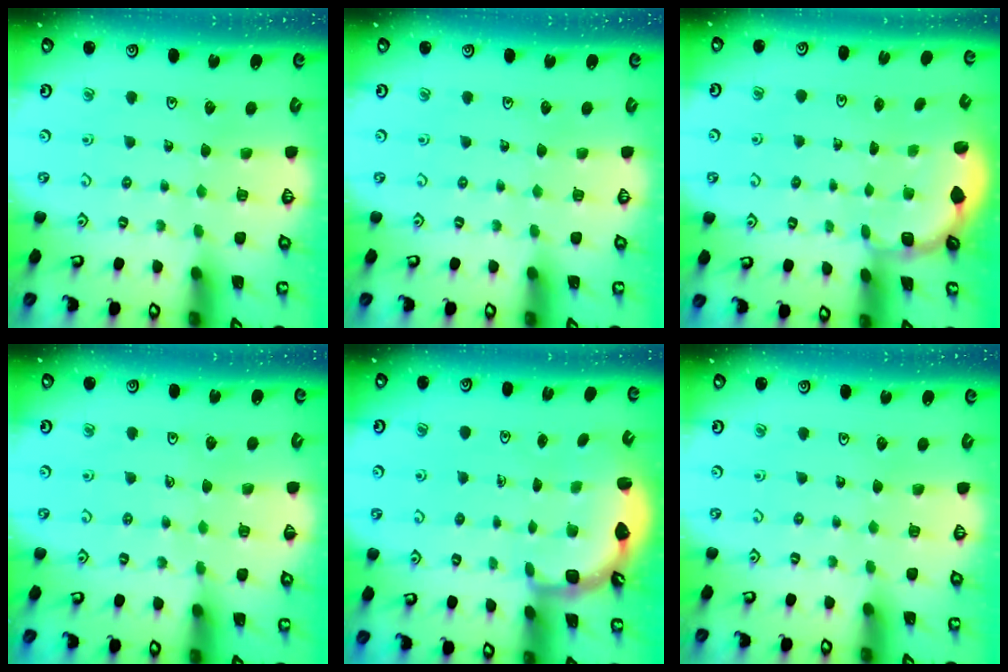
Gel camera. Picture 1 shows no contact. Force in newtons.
{"total": 0.0}
{"total": 1.8, "press": 1.6, "slide": 0.7}
{"total": 5.1, "press": 5.0, "slide": 0.8}
{"total": 3.8, "press": 3.4, "slide": 1.8}
{"total": 0.0}